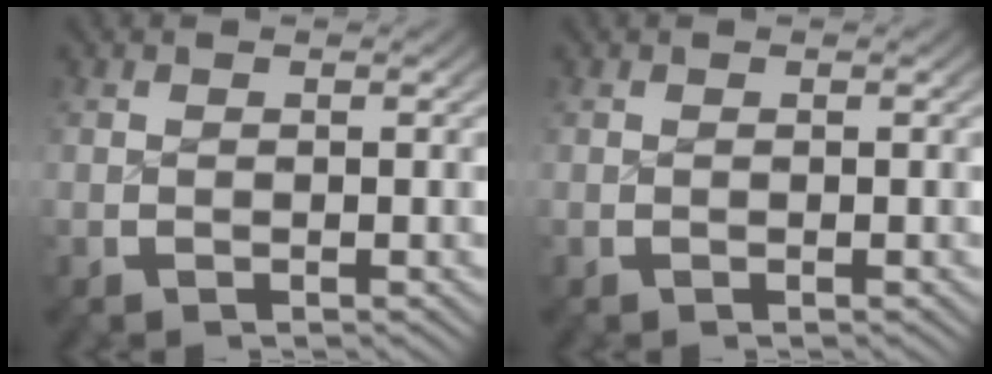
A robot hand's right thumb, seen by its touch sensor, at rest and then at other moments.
{"total": 0.0}